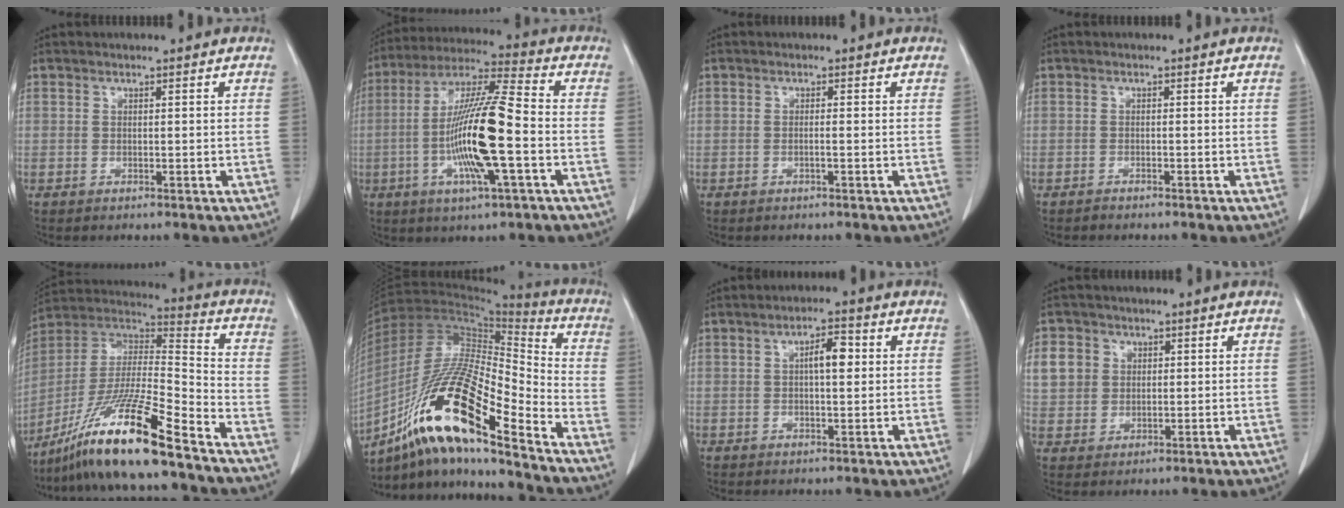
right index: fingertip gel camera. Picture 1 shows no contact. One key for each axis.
{"total": 15.9, "fx": -3.3, "fy": 1.0, "fz": 15.5, "tx": -0.301, "ty": -0.004, "tz": -0.067}
{"total": 0.7, "fx": -0.2, "fy": -0.1, "fz": 0.7, "tx": -0.013, "ty": 0.001, "tz": -0.004}
{"total": 0.7, "fx": -0.7, "fy": 0.0, "fz": 0.1, "tx": -0.007, "ty": 0.000, "tz": -0.014}
{"total": 18.5, "fx": -13.4, "fy": 0.1, "fz": 12.8, "tx": -0.260, "ty": -0.019, "tz": -0.251}
{"total": 19.4, "fx": -12.1, "fy": 2.5, "fz": 15.0, "tx": -0.297, "ty": -0.005, "tz": -0.219}
{"total": 4.3, "fx": 0.8, "fy": 1.3, "fz": 4.0, "tx": -0.066, "ty": 0.009, "tz": 0.010}
{"total": 7.2, "fx": 2.2, "fy": 6.5, "fz": 2.2, "tx": -0.050, "ty": 0.014, "tz": 0.047}